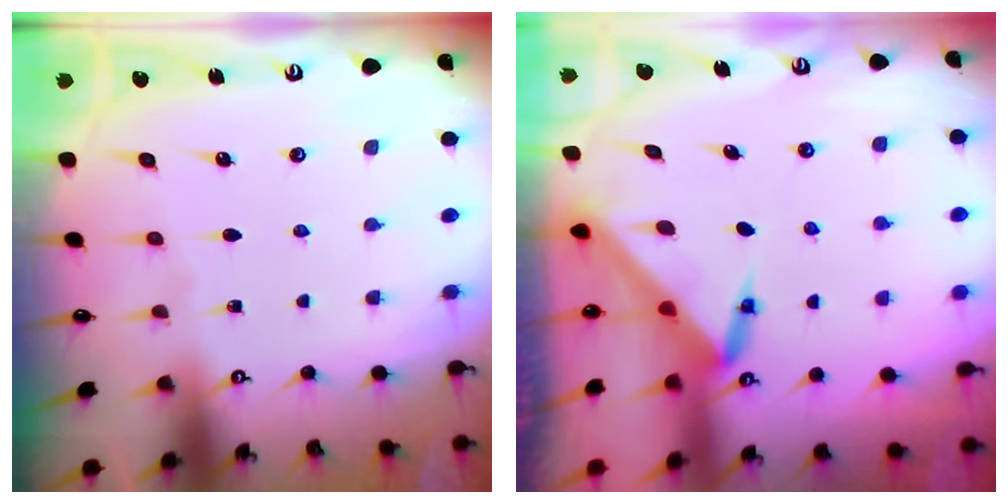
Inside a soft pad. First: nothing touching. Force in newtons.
{"total": 3.4, "press": 3.4, "slide": 0.1}